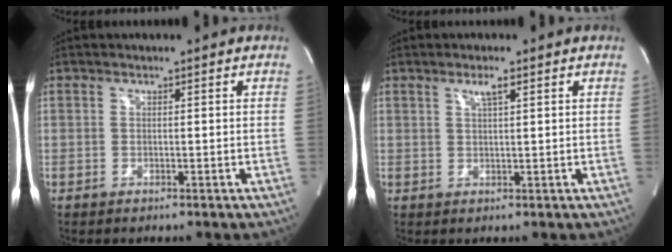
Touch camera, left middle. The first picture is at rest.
{"total": 2.1, "force": [1.2, 0.1, 1.7], "torque": [-0.035, 0.000, 0.022]}